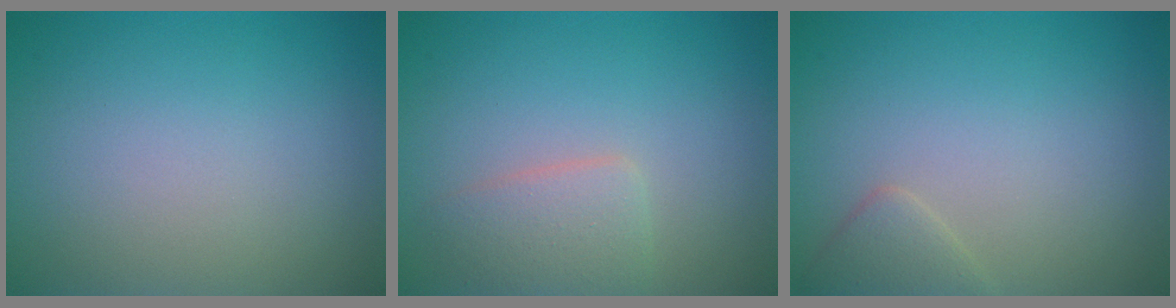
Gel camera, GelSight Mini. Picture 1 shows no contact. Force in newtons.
{"total": 2.4, "press": 2.4, "slide": 0.1}
{"total": 1.7, "press": 1.7, "slide": 0.1}